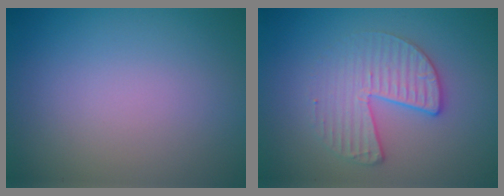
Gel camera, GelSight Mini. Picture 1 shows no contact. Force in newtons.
{"total": 3.3, "press": 3.0, "slide": 1.3}